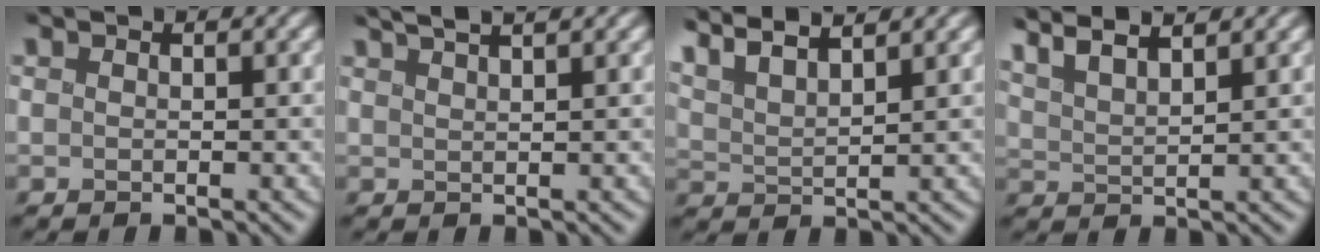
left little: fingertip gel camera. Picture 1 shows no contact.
{"total": 4.6, "force": [3.5, 1.1, 2.7], "torque": [-0.028, 0.030, 0.029]}
{"total": 8.0, "force": [6.0, 2.3, 4.7], "torque": [-0.115, 0.039, 0.079]}
{"total": 5.8, "force": [4.3, 1.5, 3.6], "torque": [-0.085, 0.028, 0.056]}